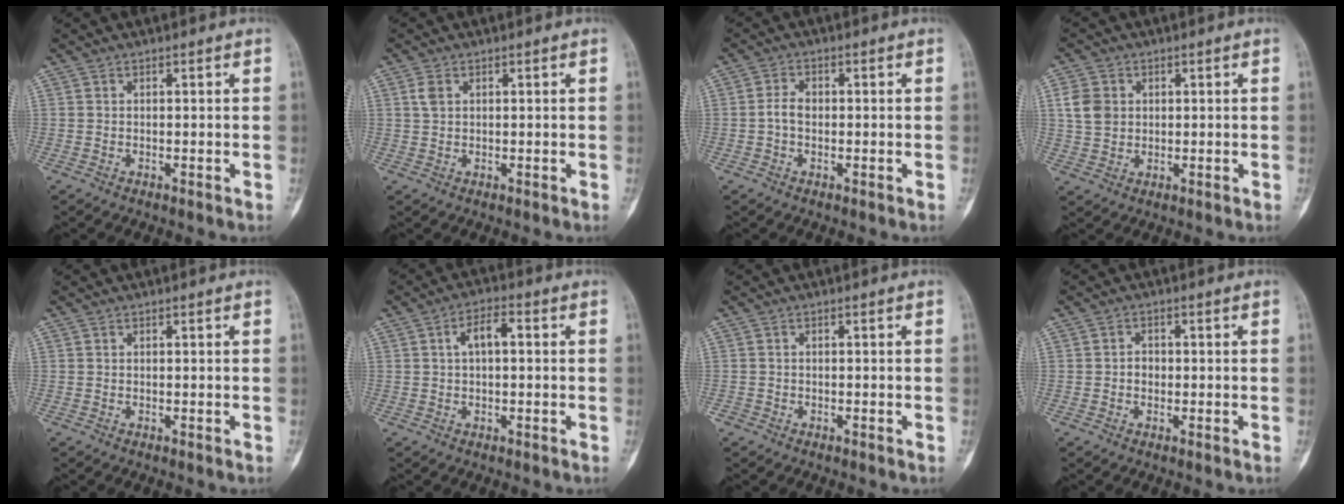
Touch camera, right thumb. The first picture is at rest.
{"total": 2.0, "force": [0.8, 1.3, 1.4], "torque": [-0.029, 0.006, 0.019]}
{"total": 2.8, "force": [-0.4, 1.9, 2.1], "torque": [-0.037, 0.010, -0.012]}
{"total": 5.6, "force": [1.2, 4.6, 2.9], "torque": [-0.040, 0.000, 0.023]}
{"total": 0.0}
{"total": 4.9, "force": [0.8, 2.3, 4.3], "torque": [-0.074, 0.017, 0.006]}
{"total": 1.0, "force": [-0.7, 0.7, 0.0], "torque": [0.002, 0.003, -0.017]}
{"total": 1.8, "force": [-0.3, 1.5, 0.9], "torque": [-0.004, 0.006, -0.008]}